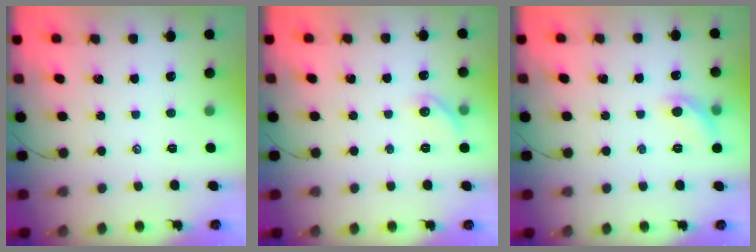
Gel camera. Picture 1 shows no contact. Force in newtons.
{"total": 5.8, "press": 5.6, "slide": 1.2}
{"total": 7.4, "press": 7.3, "slide": 0.9}